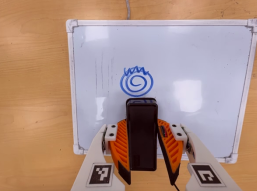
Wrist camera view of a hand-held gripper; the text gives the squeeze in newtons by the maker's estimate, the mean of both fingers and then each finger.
{"total": 6.4, "left": 5.0, "right": 7.8}